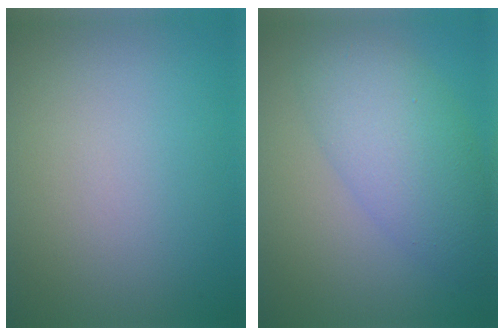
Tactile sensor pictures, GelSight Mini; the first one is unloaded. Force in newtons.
{"total": 5.9, "press": 5.9, "slide": 0.1}